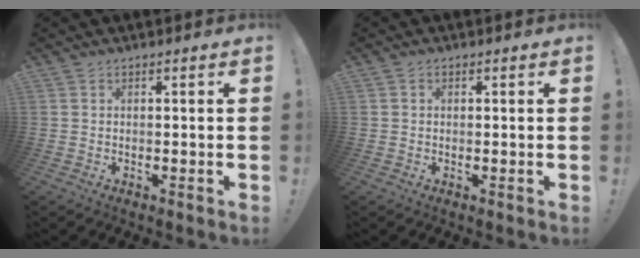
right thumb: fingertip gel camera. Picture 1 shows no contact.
{"total": 0.7, "force": [0.1, 0.7, 0.1], "torque": [-0.001, 0.002, 0.002]}